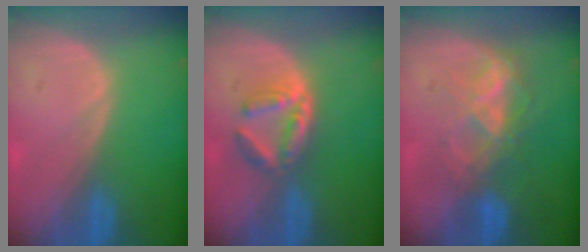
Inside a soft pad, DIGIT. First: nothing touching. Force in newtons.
{"total": 5.1, "press": 5.0, "slide": 1.1}
{"total": 6.5, "press": 6.4, "slide": 1.0}